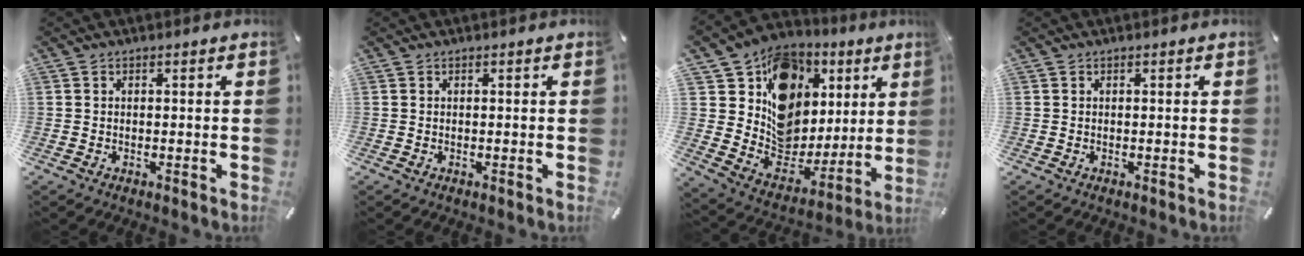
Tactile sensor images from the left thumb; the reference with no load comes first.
{"total": 0.0}
{"total": 15.3, "force": [5.4, 13.2, 5.6], "torque": [-0.077, -0.050, 0.113]}
{"total": 0.0}